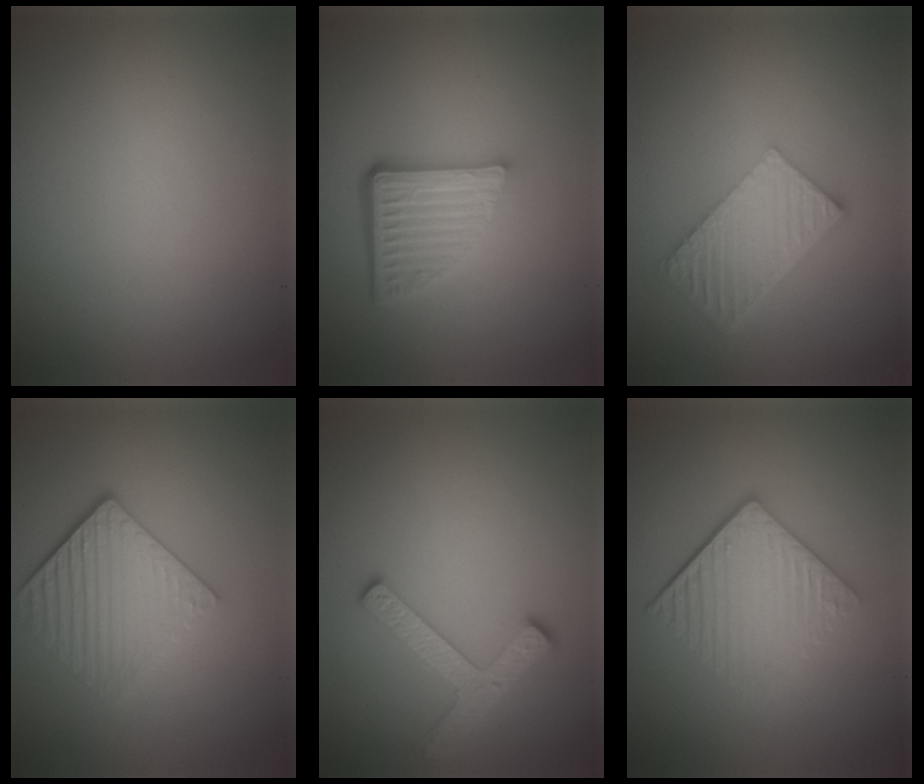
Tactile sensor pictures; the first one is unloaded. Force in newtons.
{"total": 5.3, "press": 3.7, "slide": 3.8}
{"total": 6.1, "press": 4.2, "slide": 4.4}
{"total": 4.5, "press": 3.7, "slide": 2.5}
{"total": 2.8, "press": 2.8, "slide": 0.3}
{"total": 5.4, "press": 3.8, "slide": 3.8}